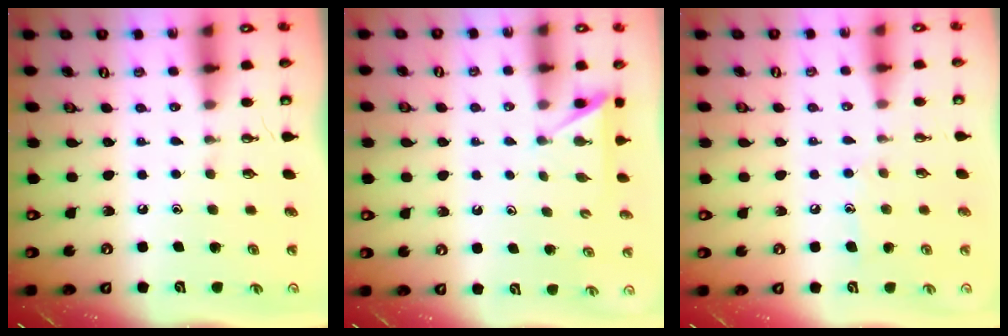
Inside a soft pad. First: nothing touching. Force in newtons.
{"total": 2.4, "press": 2.4, "slide": 0.4}
{"total": 6.5, "press": 6.5, "slide": 0.6}